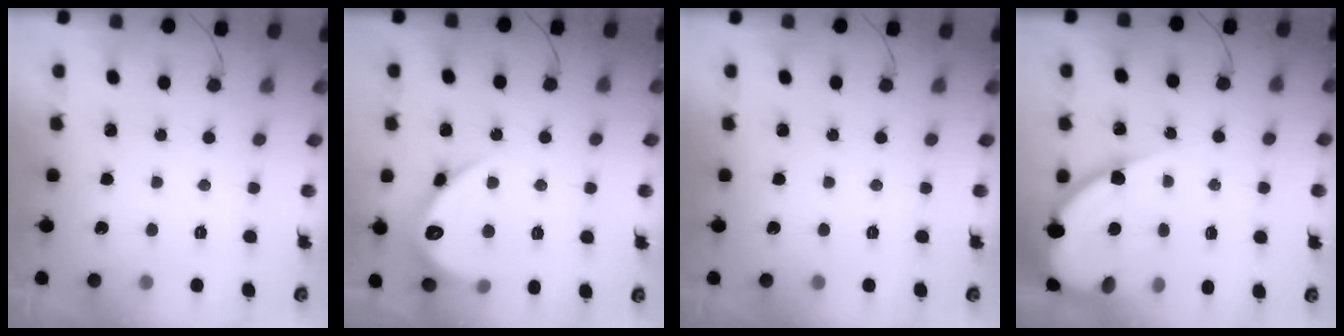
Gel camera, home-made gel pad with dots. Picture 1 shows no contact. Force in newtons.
{"total": 14.0, "press": 14.0, "slide": 0.6}
{"total": 0.0}
{"total": 10.3, "press": 10.2, "slide": 0.9}